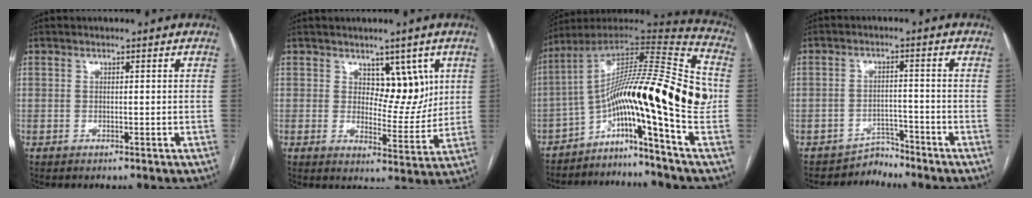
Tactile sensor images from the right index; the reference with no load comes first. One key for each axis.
{"total": 6.6, "fx": 3.1, "fy": 3.6, "fz": 4.6, "tx": -0.053, "ty": -0.003, "tz": 0.051}
{"total": 19.6, "fx": -4.2, "fy": 0.1, "fz": 19.2, "tx": -0.302, "ty": 0.046, "tz": -0.074}
{"total": 3.1, "fx": -2.8, "fy": 0.7, "fz": -1.1, "tx": 0.024, "ty": 0.005, "tz": -0.043}